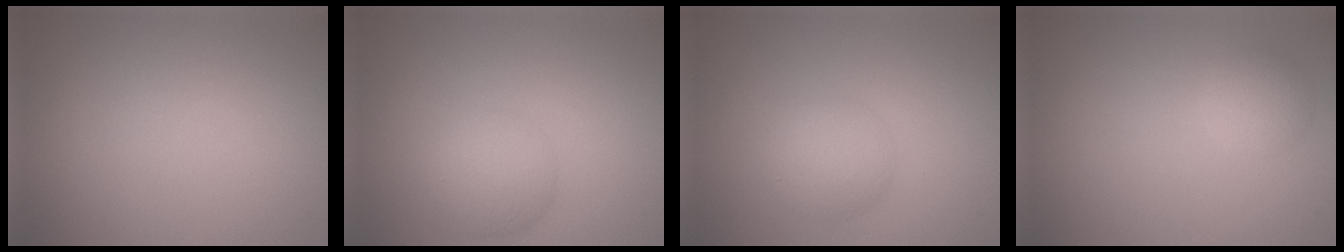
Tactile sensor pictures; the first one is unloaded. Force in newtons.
{"total": 3.5, "press": 3.5, "slide": 0.0}
{"total": 3.4, "press": 3.4, "slide": 0.1}
{"total": 2.1, "press": 2.1, "slide": 0.0}